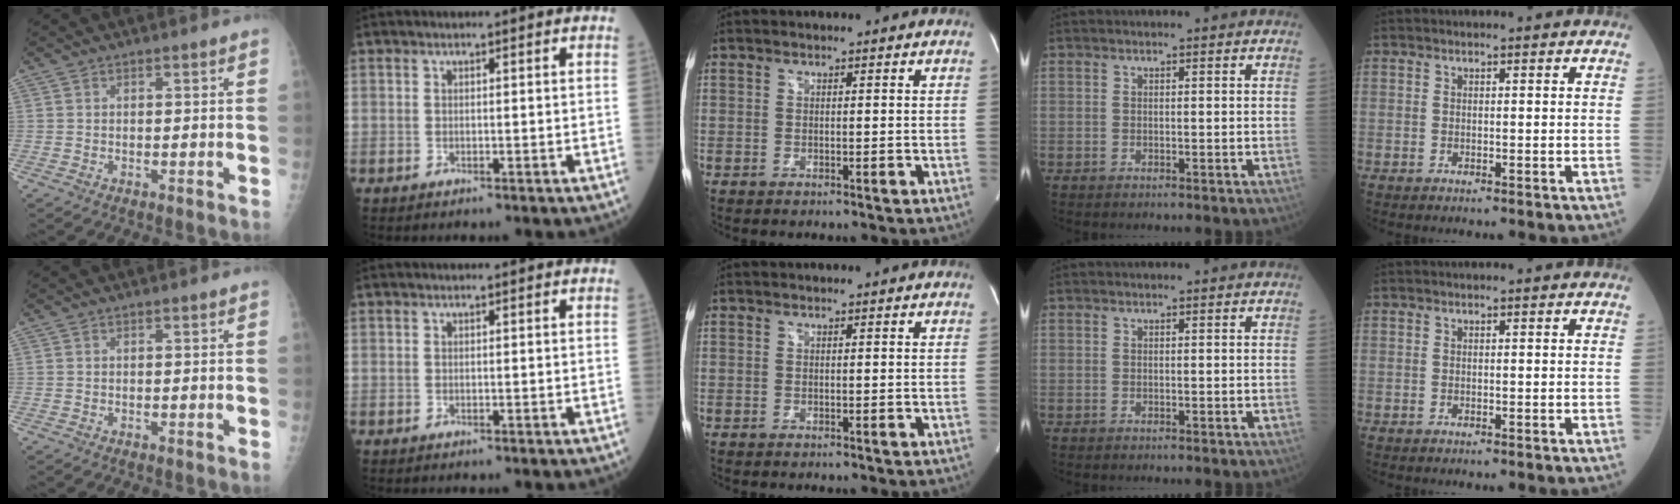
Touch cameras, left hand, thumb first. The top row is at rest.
{}